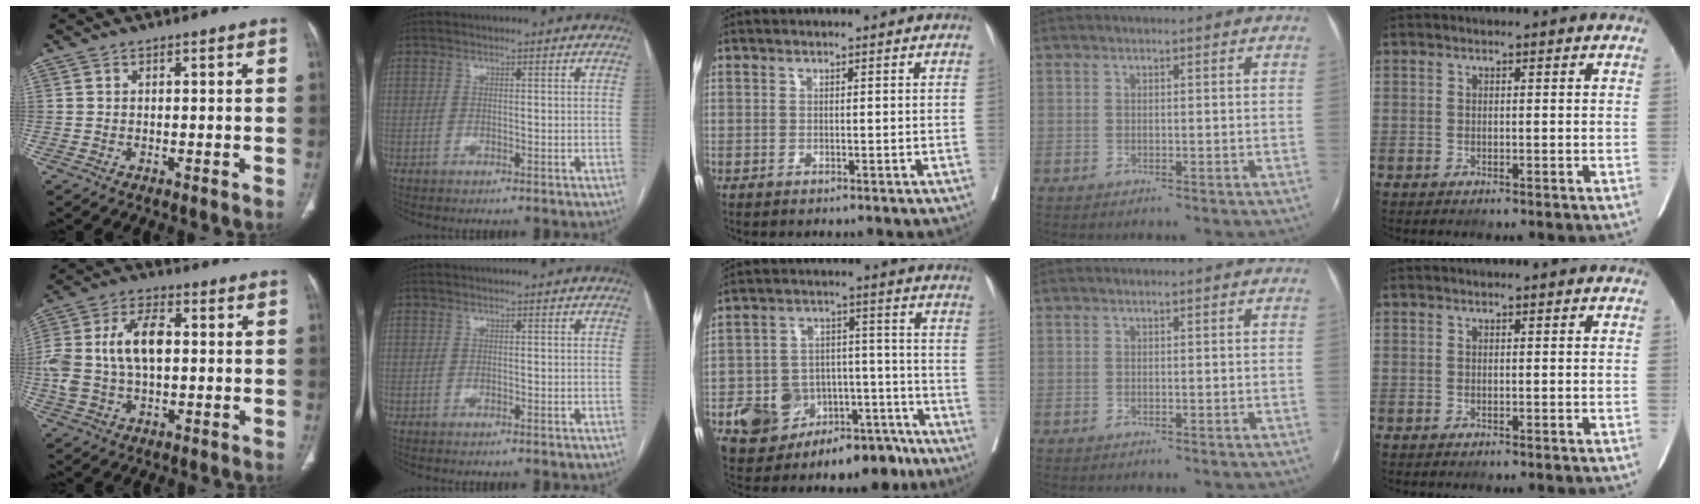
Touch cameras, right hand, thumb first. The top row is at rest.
{"thumb": {"total": 13.6, "force": [0.9, 7.9, 11.1], "torque": [-0.232, 0.024, 0.016]}, "middle": {"total": 16.4, "force": [-10.1, 9.7, 8.6], "torque": [-0.119, 0.055, -0.146]}}